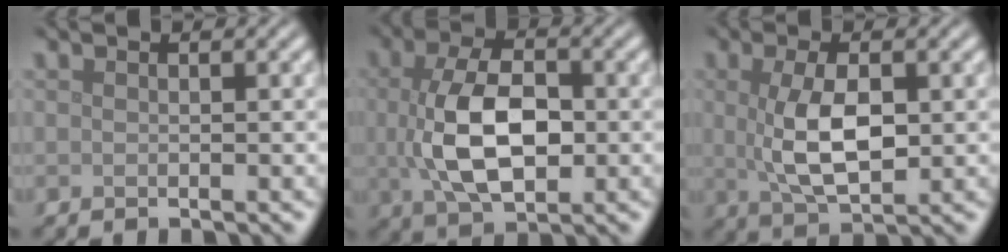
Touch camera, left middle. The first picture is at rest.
{"total": 7.8, "force": [-0.1, 4.3, 6.4], "torque": [-0.142, -0.005, -0.001]}
{"total": 5.5, "force": [0.4, 2.4, 4.9], "torque": [-0.106, -0.003, 0.013]}